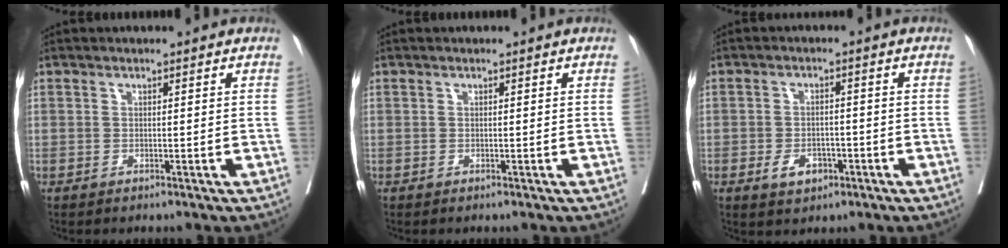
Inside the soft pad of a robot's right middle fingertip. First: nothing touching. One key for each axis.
{"total": 0.0}
{"total": 3.9, "fx": -1.8, "fy": 2.6, "fz": 2.4, "tx": -0.037, "ty": 0.003, "tz": -0.024}